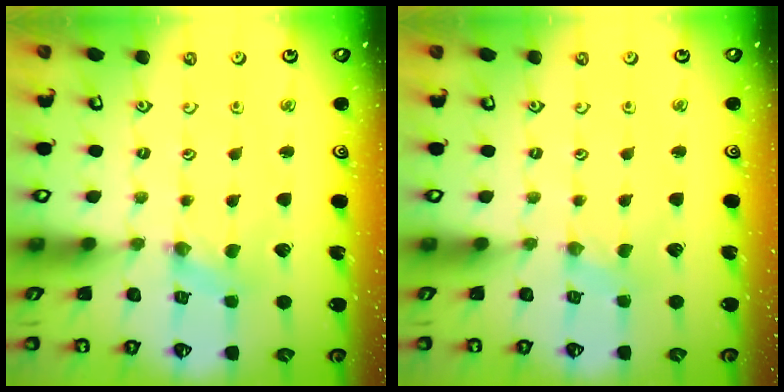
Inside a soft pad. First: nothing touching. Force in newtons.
{"total": 0.0}